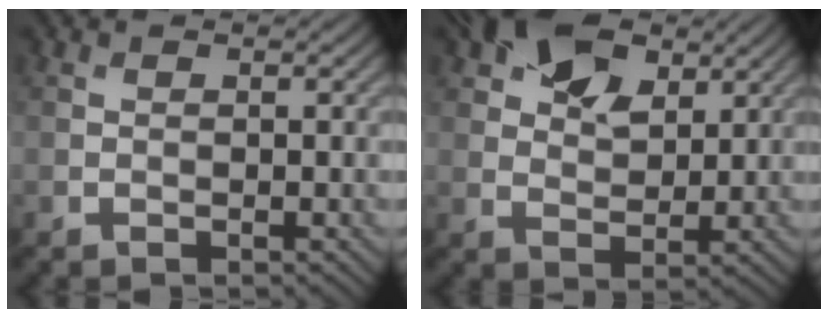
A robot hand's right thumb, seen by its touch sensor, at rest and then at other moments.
{"total": 8.8, "force": [4.9, 5.1, 5.3], "torque": [-0.109, 0.009, 0.088]}